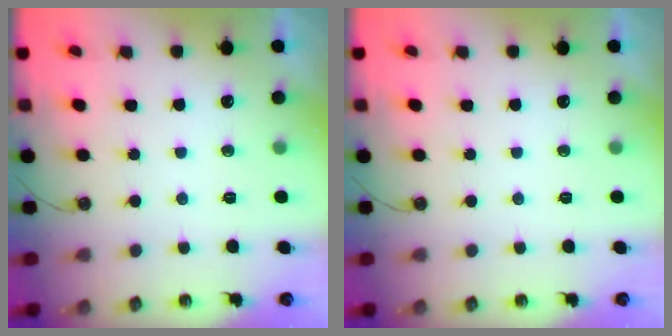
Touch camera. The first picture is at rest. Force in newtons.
{"total": 0.0}